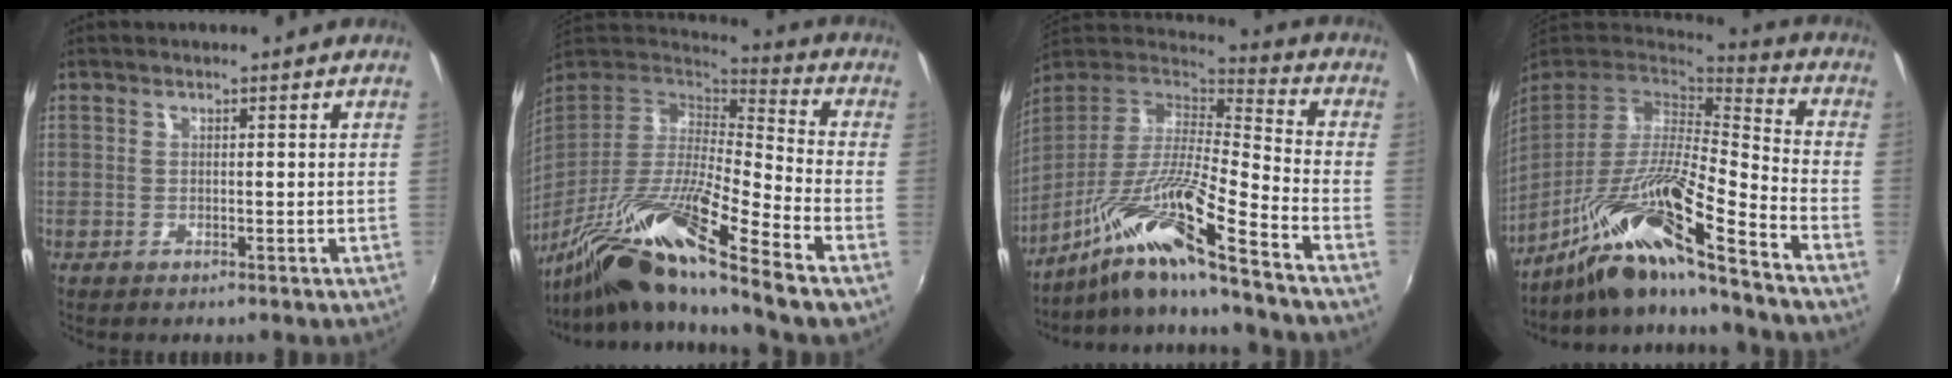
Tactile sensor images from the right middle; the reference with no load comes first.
{"total": 19.5, "force": [-12.5, 0.3, 15.0], "torque": [-0.264, -0.032, -0.243]}
{"total": 16.9, "force": [-11.7, -0.6, 12.2], "torque": [-0.204, -0.026, -0.226]}
{"total": 17.7, "force": [-12.3, 0.4, 12.7], "torque": [-0.222, -0.027, -0.240]}